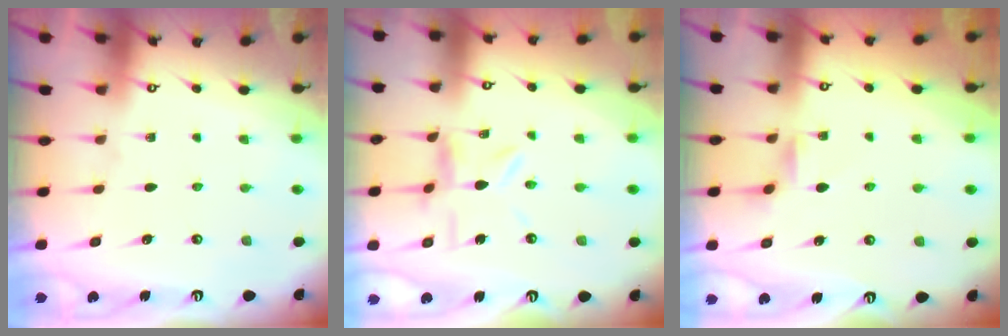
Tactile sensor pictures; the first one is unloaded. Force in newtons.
{"total": 7.6, "press": 7.6, "slide": 0.8}
{"total": 2.2, "press": 2.2, "slide": 0.4}